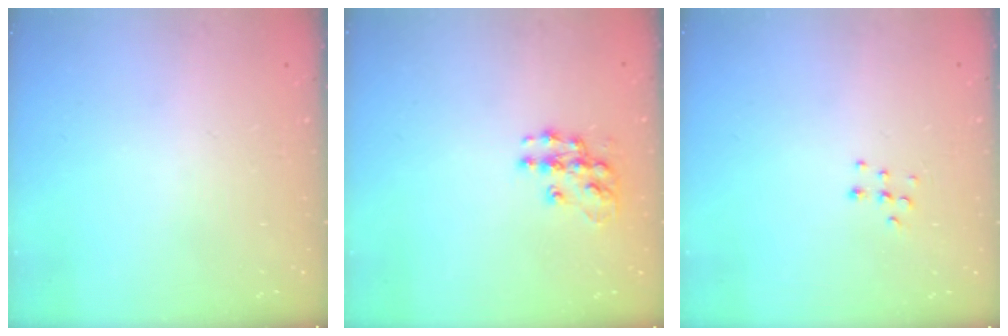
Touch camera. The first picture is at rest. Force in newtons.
{"total": 10.4, "press": 10.4, "slide": 0.5}
{"total": 5.9, "press": 5.9, "slide": 0.4}